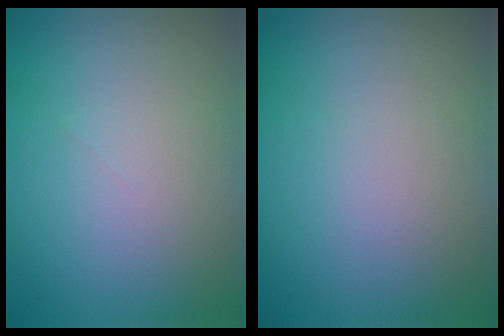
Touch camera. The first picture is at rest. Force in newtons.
{"total": 0.0}